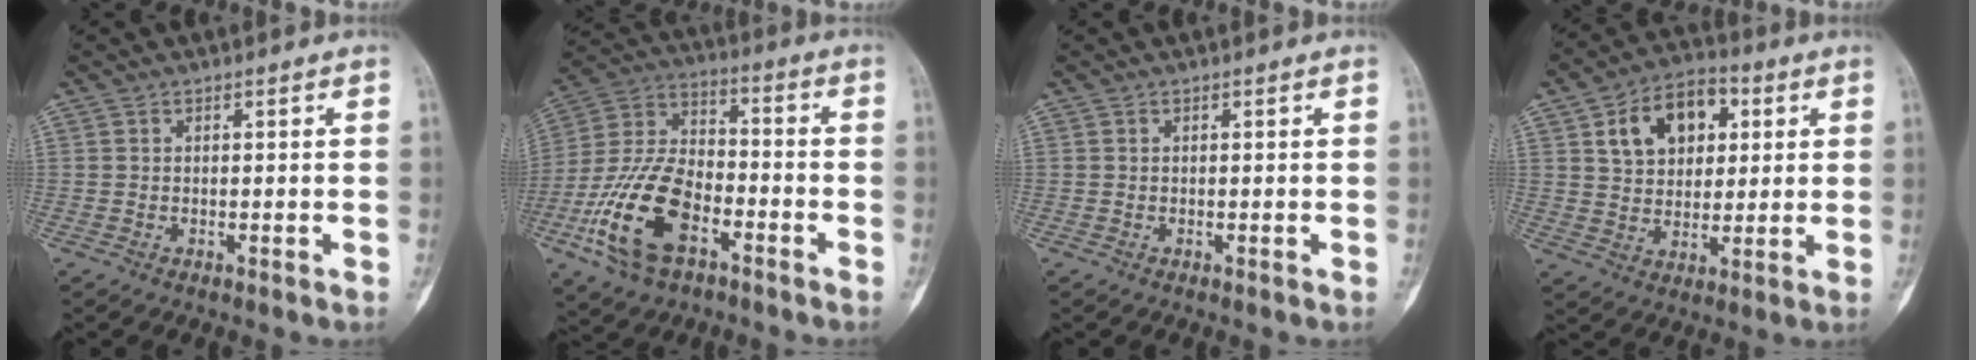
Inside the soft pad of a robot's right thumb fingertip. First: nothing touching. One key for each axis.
{"total": 18.2, "fx": -7.7, "fy": 9.9, "fz": 13.2, "tx": -0.264, "ty": 0.042, "tz": -0.147}
{"total": 0.0}
{"total": 13.0, "fx": 4.3, "fy": 9.0, "fz": 8.4, "tx": -0.101, "ty": 0.002, "tz": 0.069}